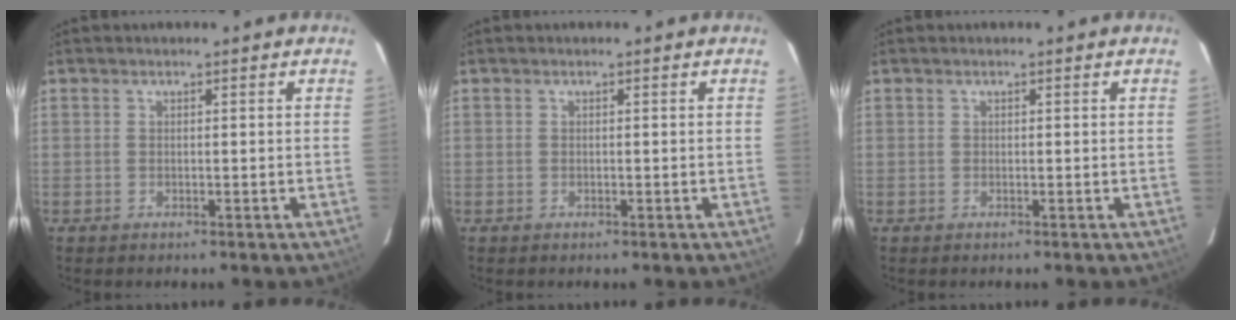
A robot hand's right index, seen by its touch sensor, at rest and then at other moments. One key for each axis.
{"total": 0.0}
{"total": 0.0}